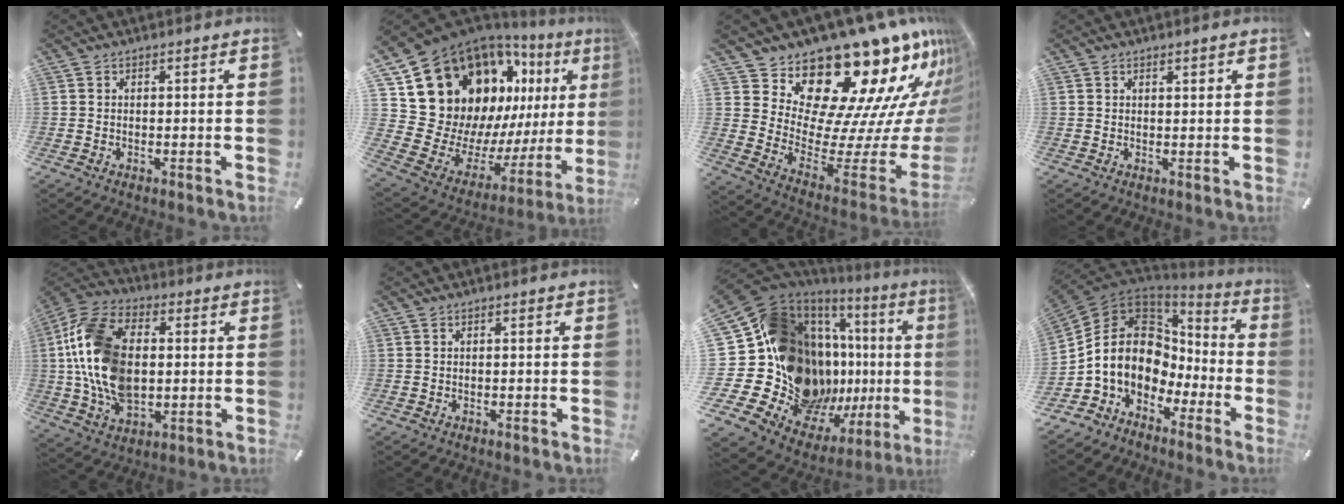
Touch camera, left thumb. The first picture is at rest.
{"total": 19.9, "force": [9.7, 15.5, 7.8], "torque": [-0.076, -0.116, 0.219]}
{"total": 22.5, "force": [16.9, 9.7, 11.3], "torque": [-0.120, -0.182, 0.311]}
{"total": 0.9, "force": [0.7, 0.3, 0.4], "torque": [-0.008, -0.001, 0.013]}
{"total": 18.7, "force": [0.6, 12.6, 13.9], "torque": [-0.319, 0.007, 0.010]}
{"total": 0.0}
{"total": 30.6, "force": [0.7, 20.3, 22.8], "torque": [-0.383, -0.099, 0.089]}
{"total": 14.9, "force": [0.2, 12.1, 8.7], "torque": [-0.183, -0.012, 0.001]}